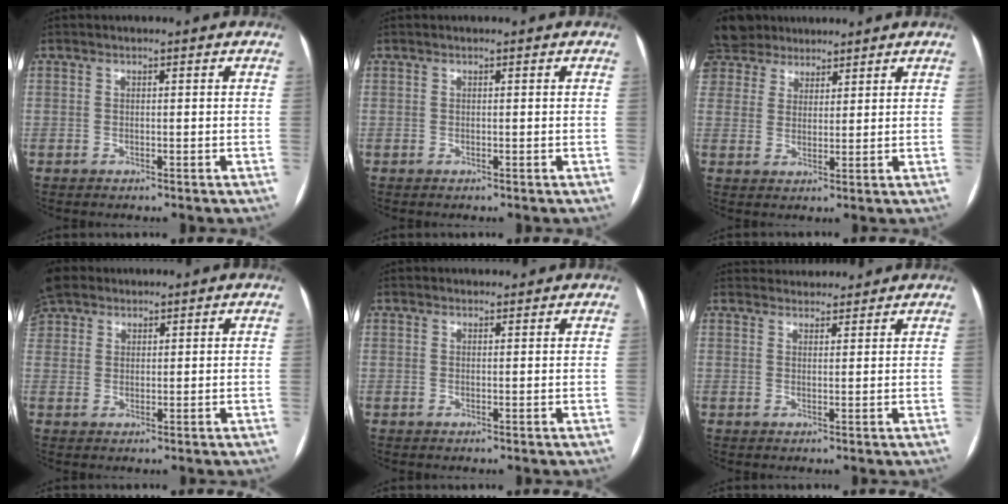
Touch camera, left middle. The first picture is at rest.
{"total": 0.0}
{"total": 10.4, "force": [8.2, 6.1, 1.8], "torque": [-0.050, 0.035, 0.156]}
{"total": 9.7, "force": [6.7, 6.3, 3.2], "torque": [-0.110, 0.035, 0.136]}
{"total": 2.7, "force": [2.6, 0.8, 0.4], "torque": [-0.004, 0.021, 0.035]}
{"total": 7.0, "force": [6.7, 1.8, 0.9], "torque": [-0.006, 0.028, 0.089]}